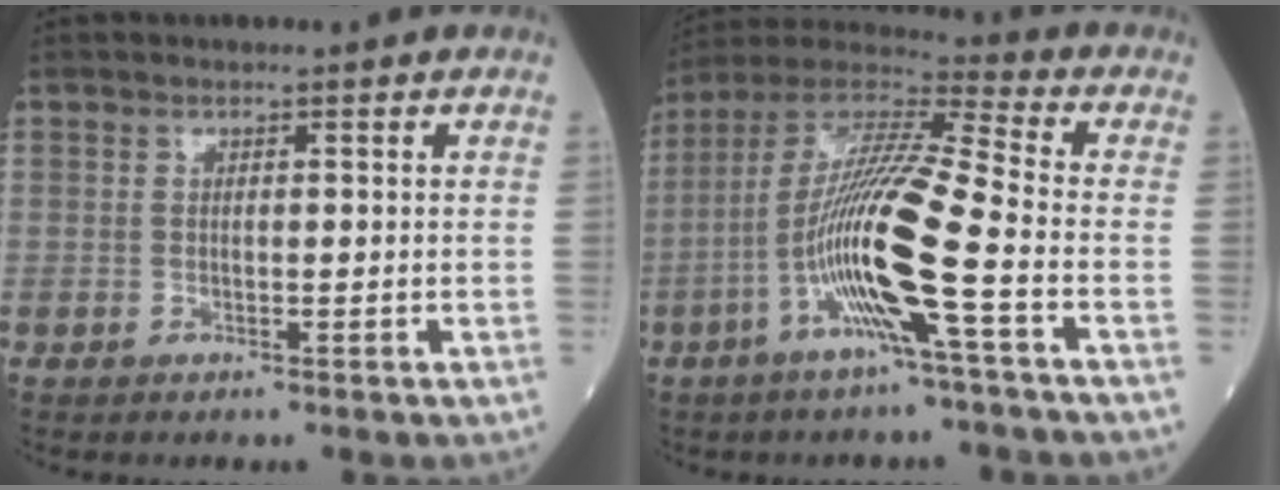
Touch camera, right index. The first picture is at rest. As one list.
[{"total": 16.0, "force": [-5.0, -0.2, 15.2], "torque": [-0.308, 0.000, -0.106]}]